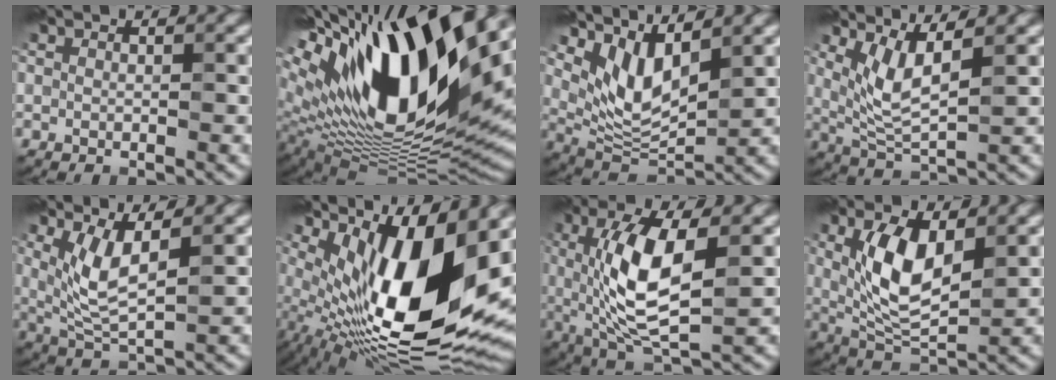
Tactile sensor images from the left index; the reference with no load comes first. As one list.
[{"total": 19.2, "force": [7.7, 7.8, 15.7], "torque": [-0.294, 0.009, 0.126]}, {"total": 5.9, "force": [3.2, 2.5, 4.2], "torque": [-0.087, -0.017, 0.069]}, {"total": 4.1, "force": [1.9, 1.1, 3.4], "torque": [-0.079, -0.008, 0.043]}, {"total": 4.1, "force": [1.6, 1.2, 3.6], "torque": [-0.082, -0.008, 0.037]}, {"total": 16.1, "force": [2.3, 6.2, 14.7], "torque": [-0.242, -0.013, 0.042]}, {"total": 8.4, "force": [0.9, 2.8, 7.9], "torque": [-0.158, -0.006, 0.020]}, {"total": 6.8, "force": [1.6, 3.0, 5.8], "torque": [-0.119, -0.004, 0.035]}]